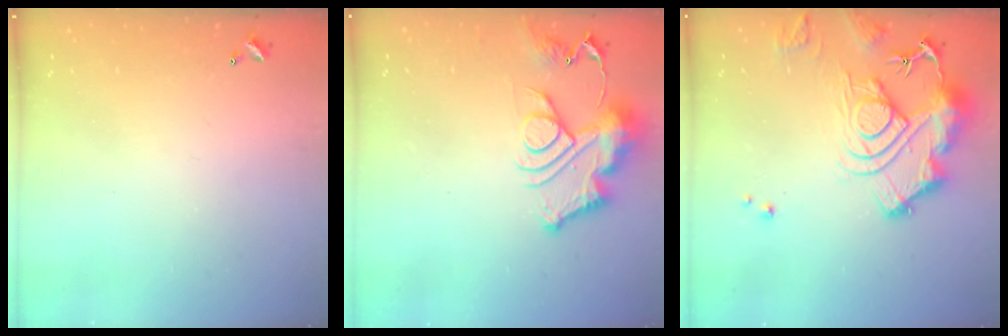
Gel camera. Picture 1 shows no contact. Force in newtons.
{"total": 13.4, "press": 13.4, "slide": 1.4}
{"total": 16.2, "press": 16.1, "slide": 1.7}